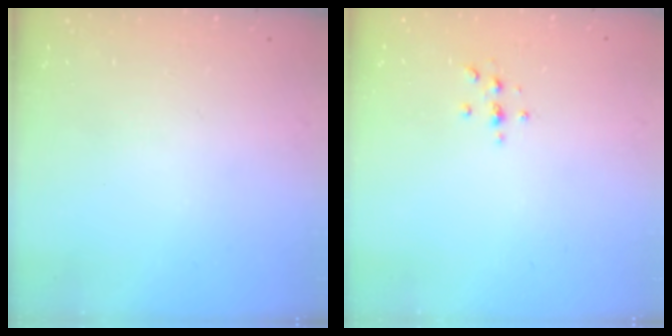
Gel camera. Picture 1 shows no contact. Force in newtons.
{"total": 2.2, "press": 2.1, "slide": 0.2}